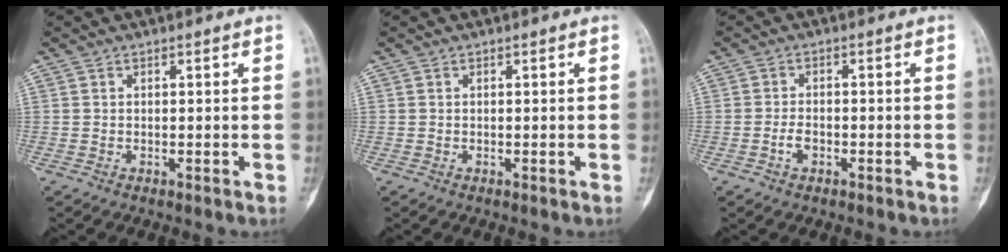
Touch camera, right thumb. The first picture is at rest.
{"total": 0.0}
{"total": 2.5, "force": [-1.2, 1.4, 1.7], "torque": [-0.035, 0.010, -0.023]}